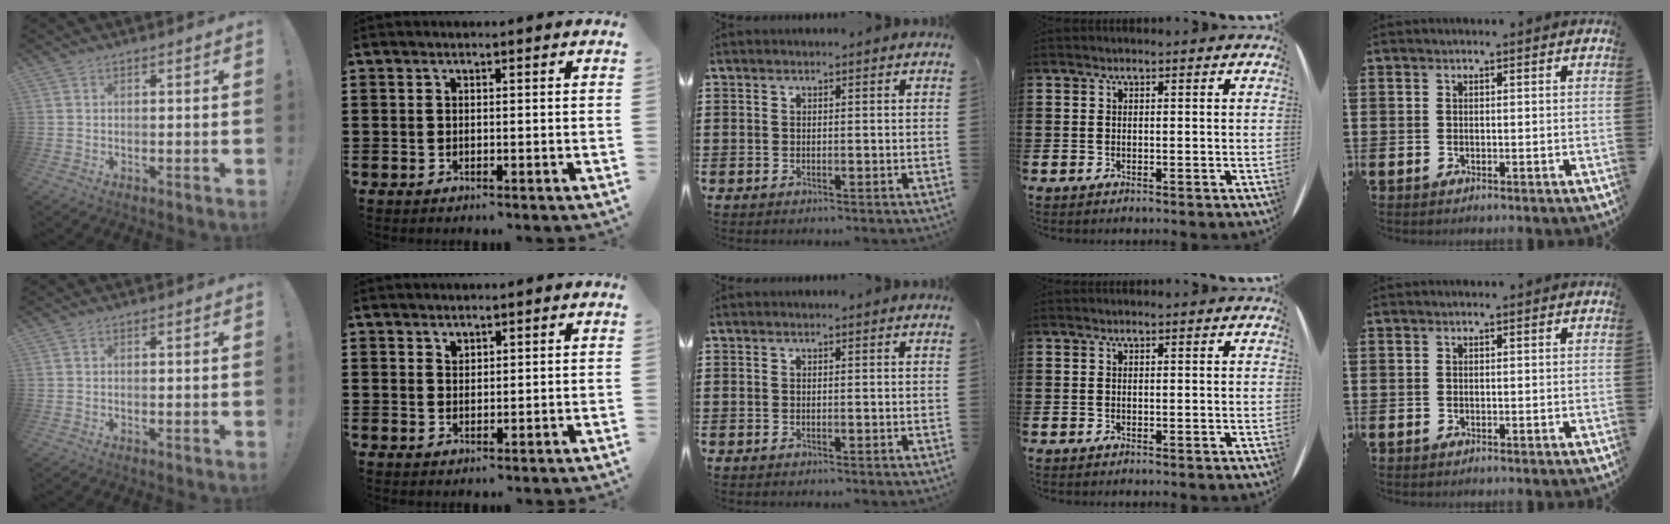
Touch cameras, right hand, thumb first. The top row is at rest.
{"index": {"total": 1.2, "force": [1.1, 0.5, 0.1], "torque": [-0.003, -0.001, 0.022]}}